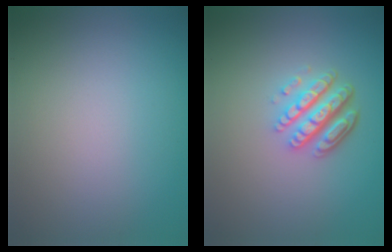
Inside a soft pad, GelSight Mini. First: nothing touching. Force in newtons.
{"total": 4.6, "press": 3.4, "slide": 3.2}